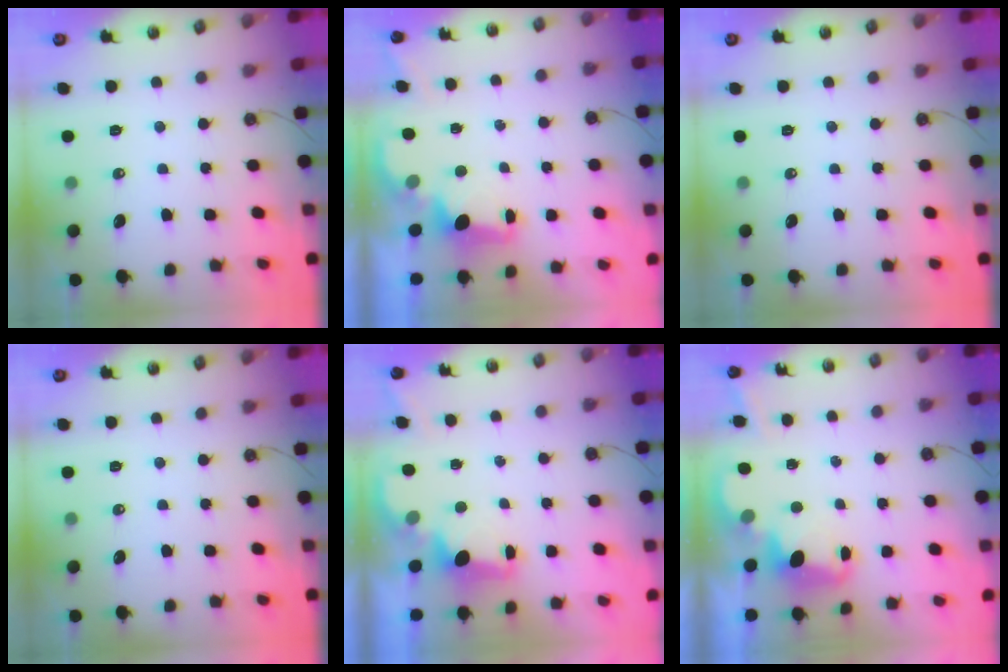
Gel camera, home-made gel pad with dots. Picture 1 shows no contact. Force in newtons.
{"total": 2.1, "press": 1.9, "slide": 0.8}
{"total": 0.0}
{"total": 0.0}
{"total": 2.1, "press": 1.9, "slide": 0.8}
{"total": 2.3, "press": 2.2, "slide": 0.5}